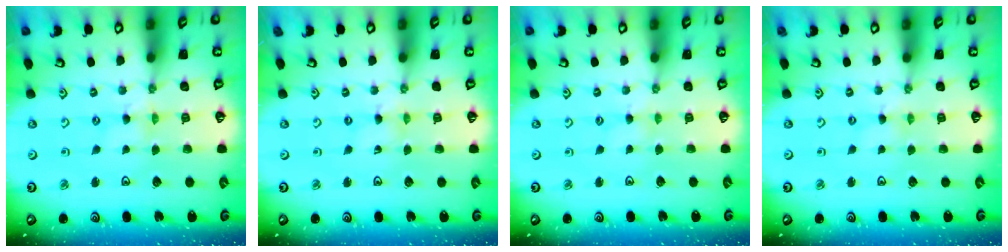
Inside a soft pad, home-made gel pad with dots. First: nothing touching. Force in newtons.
{"total": 0.8, "press": 0.8, "slide": 0.1}
{"total": 1.8, "press": 1.8, "slide": 0.2}
{"total": 0.0}